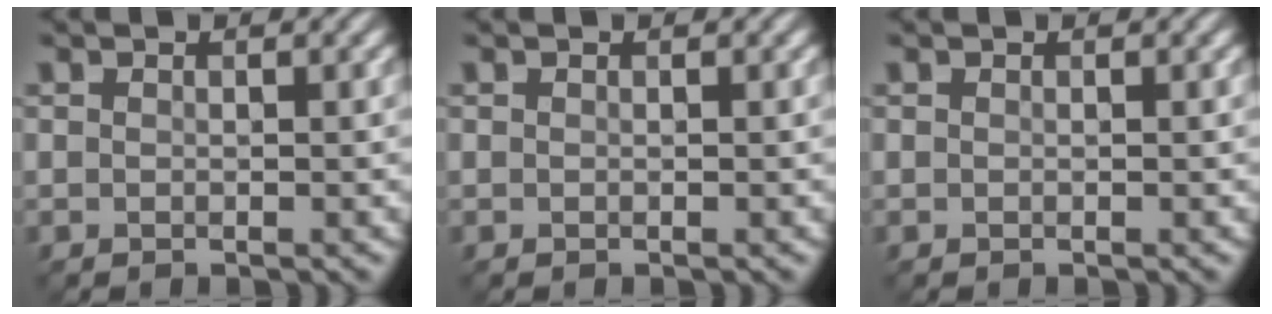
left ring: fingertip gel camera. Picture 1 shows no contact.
{"total": 0.0}
{"total": 0.0}